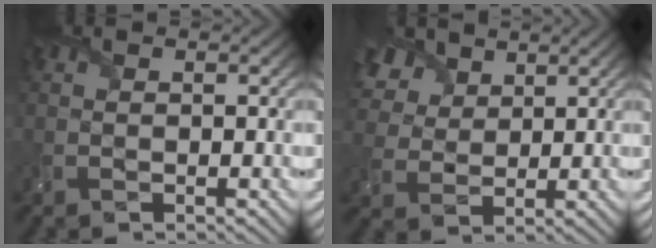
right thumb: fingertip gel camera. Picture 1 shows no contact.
{"total": 8.1, "force": [4.6, 5.1, 4.2], "torque": [-0.137, 0.019, 0.086]}